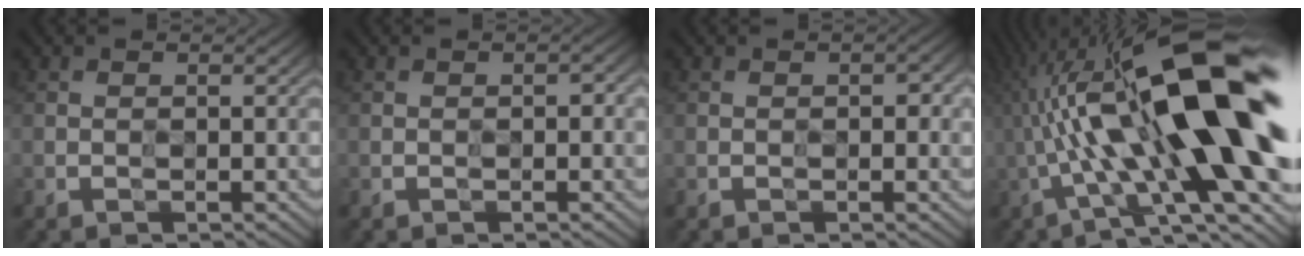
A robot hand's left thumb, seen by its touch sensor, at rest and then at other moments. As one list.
[{"total": 2.1, "force": [-0.4, 1.1, 1.8], "torque": [-0.018, 0.002, -0.004]}, {"total": 3.0, "force": [-0.2, 1.5, 2.6], "torque": [-0.027, 0.001, 0.000]}, {"total": 20.2, "force": [-0.3, 6.0, 19.3], "torque": [-0.345, 0.029, -0.019]}]